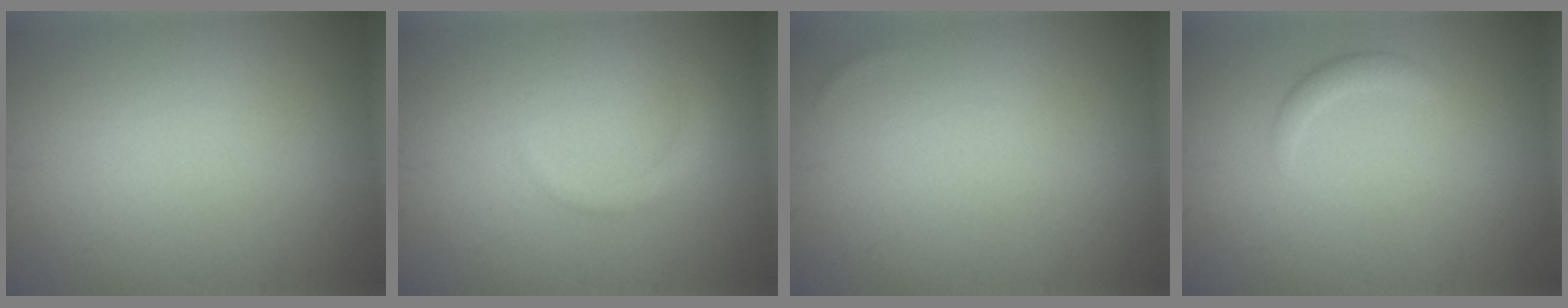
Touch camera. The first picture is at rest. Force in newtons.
{"total": 1.3, "press": 1.3, "slide": 0.1}
{"total": 0.0}
{"total": 1.3, "press": 1.3, "slide": 0.1}